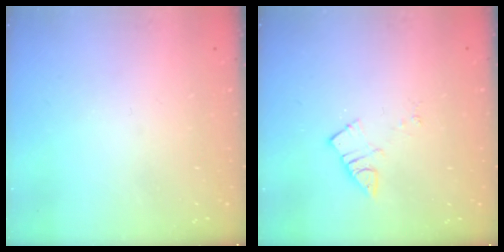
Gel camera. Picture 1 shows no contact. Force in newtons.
{"total": 4.5, "press": 4.5, "slide": 0.4}